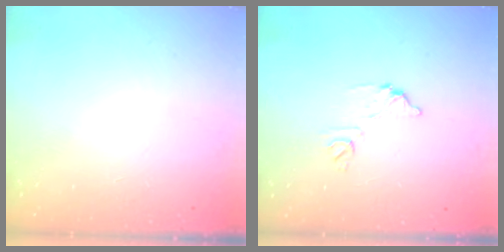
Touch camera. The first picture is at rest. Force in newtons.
{"total": 7.6, "press": 7.6, "slide": 0.4}